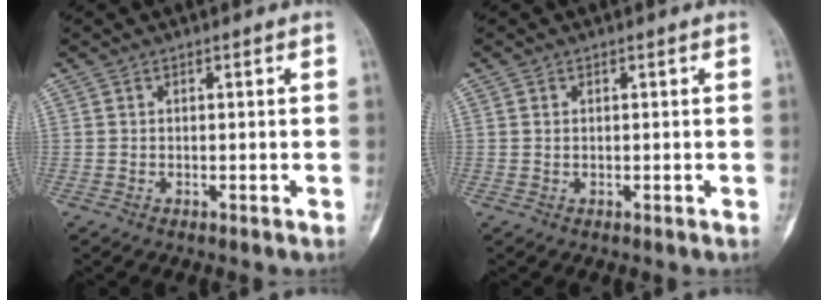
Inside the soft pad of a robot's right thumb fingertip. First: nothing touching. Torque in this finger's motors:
{"motor_torque": [-0.37, 0.19, 0.38, -0.04, -0.03]}